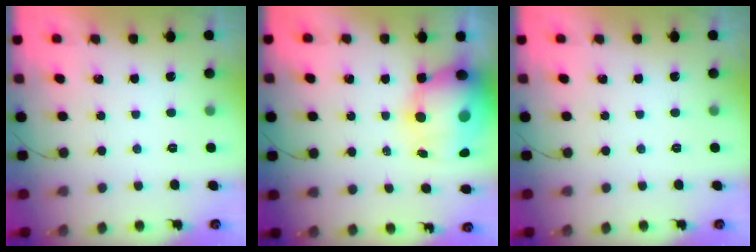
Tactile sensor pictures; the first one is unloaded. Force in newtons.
{"total": 13.2, "press": 12.8, "slide": 3.2}
{"total": 0.0}